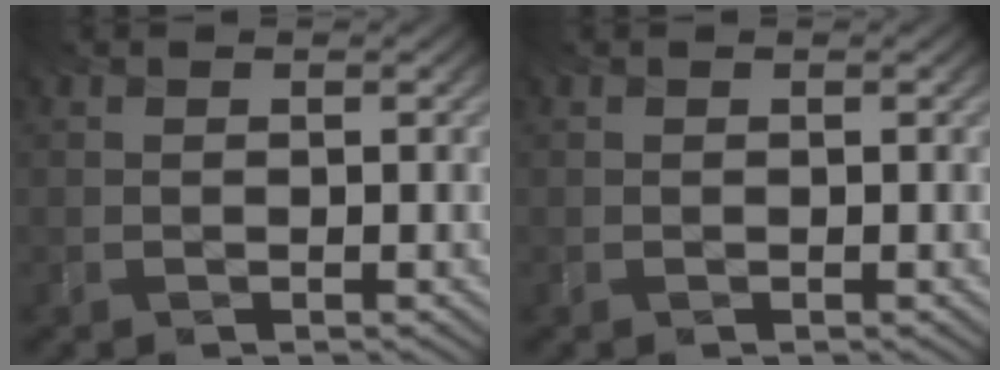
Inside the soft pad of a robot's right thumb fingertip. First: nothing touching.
{"total": 0.0}